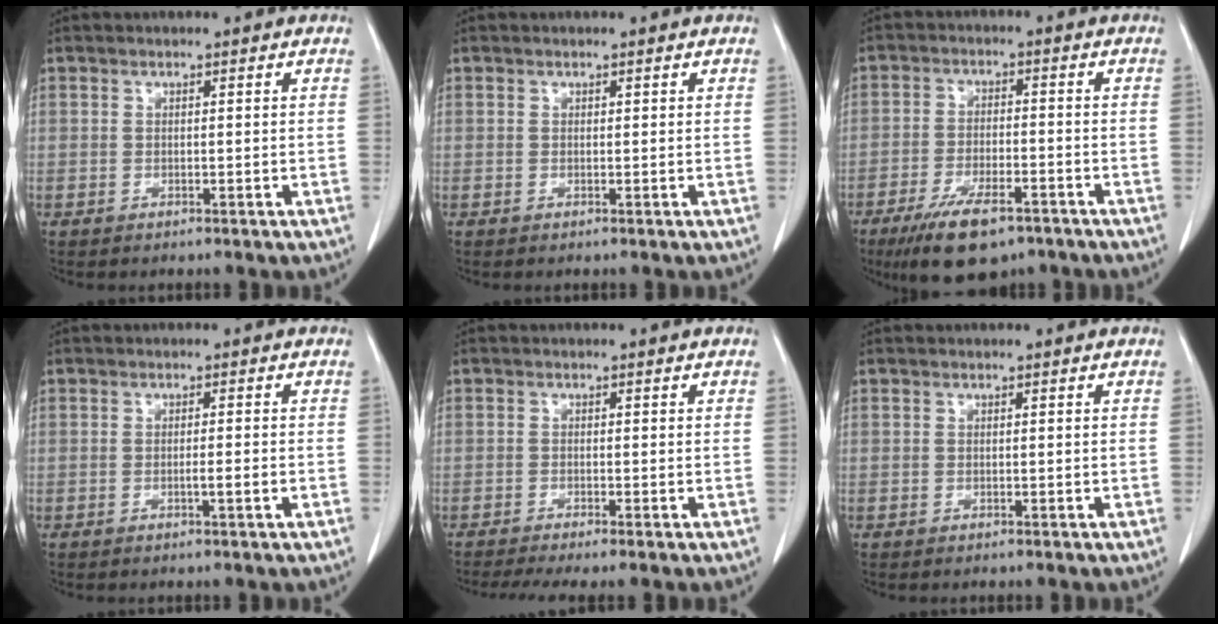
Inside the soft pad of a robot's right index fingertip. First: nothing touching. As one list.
[{"total": 0.0}, {"total": 10.3, "force": [-7.0, 3.3, 6.8], "torque": [-0.122, -0.014, -0.115]}, {"total": 1.7, "force": [-0.6, -0.1, 1.6], "torque": [-0.028, -0.001, -0.010]}, {"total": 4.3, "force": [-3.3, 0.2, 2.8], "torque": [-0.044, -0.009, -0.056]}, {"total": 0.0}]